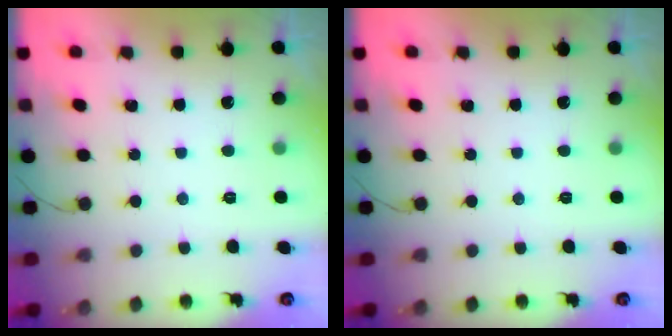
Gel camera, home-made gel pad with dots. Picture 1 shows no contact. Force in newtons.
{"total": 0.0}